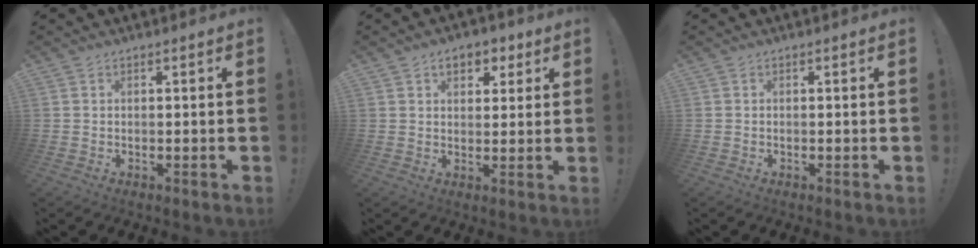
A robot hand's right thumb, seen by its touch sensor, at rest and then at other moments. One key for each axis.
{"total": 6.1, "fx": 2.8, "fy": 4.3, "fz": 3.4, "tx": -0.045, "ty": 0.000, "tz": 0.049}
{"total": 0.0}